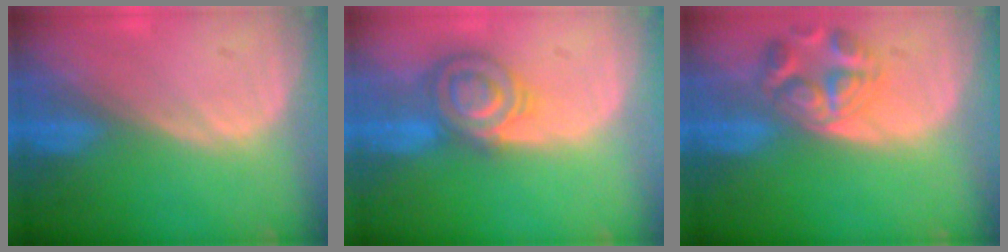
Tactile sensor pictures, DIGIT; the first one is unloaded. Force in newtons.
{"total": 6.8, "press": 6.5, "slide": 2.2}
{"total": 6.0, "press": 6.0, "slide": 0.4}